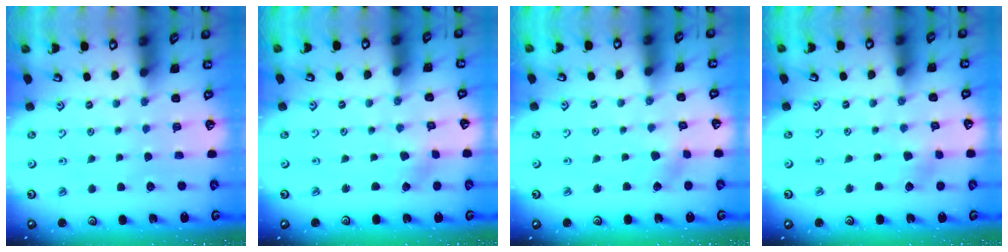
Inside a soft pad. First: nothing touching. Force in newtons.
{"total": 0.6, "press": 0.6, "slide": 0.2}
{"total": 3.0, "press": 3.0, "slide": 0.6}
{"total": 2.7, "press": 2.6, "slide": 0.5}